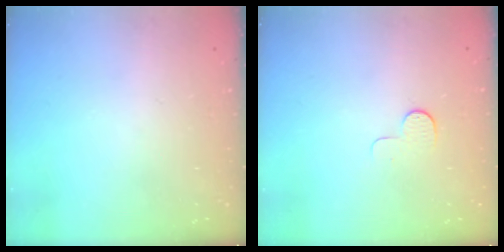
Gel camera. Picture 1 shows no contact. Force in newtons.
{"total": 5.4, "press": 5.4, "slide": 0.5}